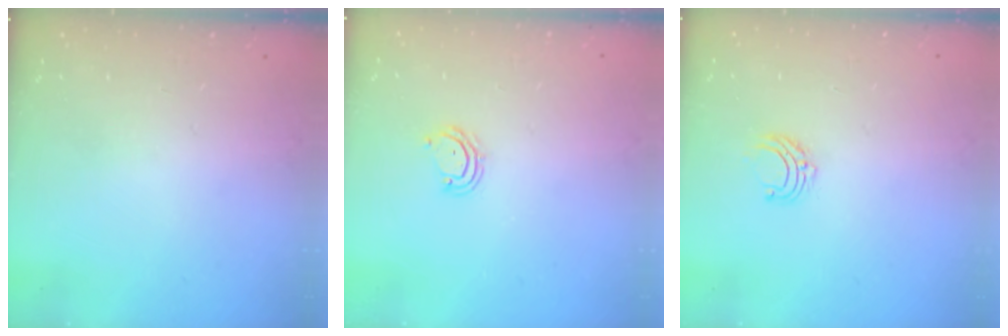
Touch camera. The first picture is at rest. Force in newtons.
{"total": 4.2, "press": 4.2, "slide": 0.4}
{"total": 5.3, "press": 5.3, "slide": 0.5}